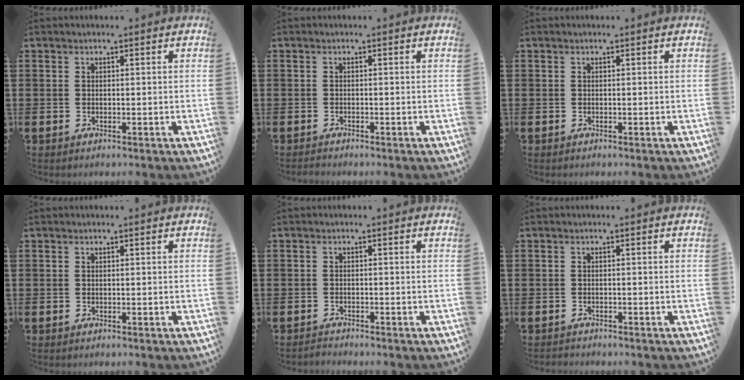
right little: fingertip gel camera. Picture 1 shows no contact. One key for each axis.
{"total": 0.5, "fx": -0.5, "fy": 0.0, "fz": 0.0, "tx": -0.002, "ty": -0.003, "tz": -0.010}
{"total": 0.0}
{"total": 0.0}
{"total": 0.9, "fx": -0.9, "fy": 0.0, "fz": 0.0, "tx": -0.002, "ty": 0.000, "tz": -0.018}
{"total": 0.5, "fx": -0.5, "fy": 0.1, "fz": 0.0, "tx": -0.001, "ty": -0.002, "tz": -0.011}